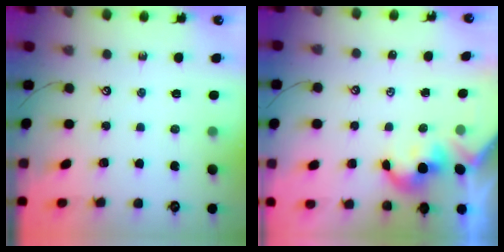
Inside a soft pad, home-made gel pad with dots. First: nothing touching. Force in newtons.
{"total": 2.2, "press": 2.1, "slide": 0.3}